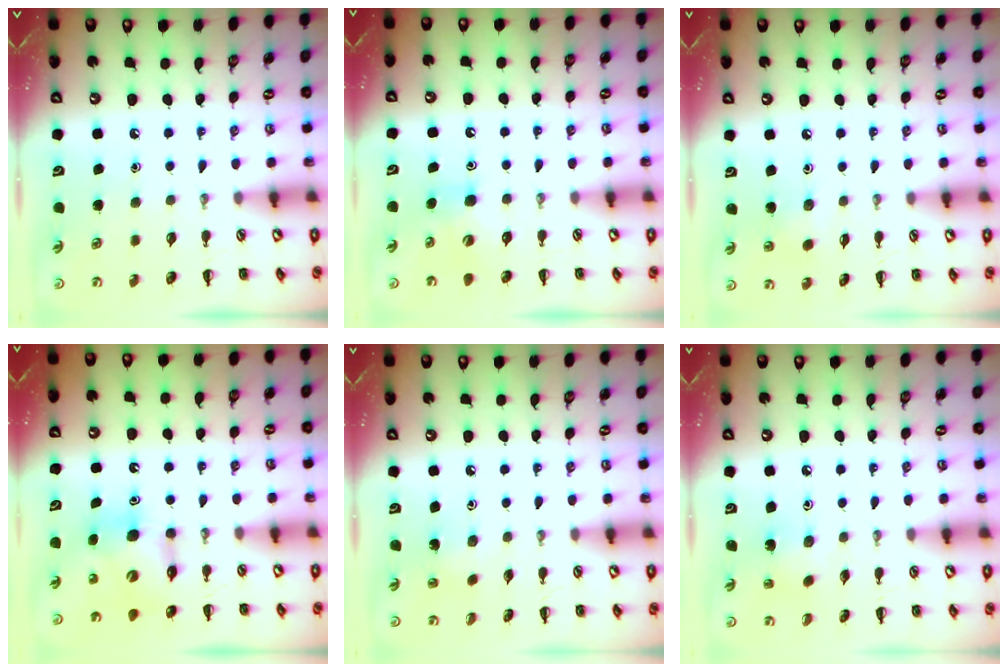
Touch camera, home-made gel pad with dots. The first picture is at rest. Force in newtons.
{"total": 4.7, "press": 4.6, "slide": 1.1}
{"total": 3.4, "press": 3.2, "slide": 1.0}
{"total": 6.9, "press": 6.9, "slide": 0.4}
{"total": 2.4, "press": 2.3, "slide": 0.6}
{"total": 2.3, "press": 2.1, "slide": 0.8}